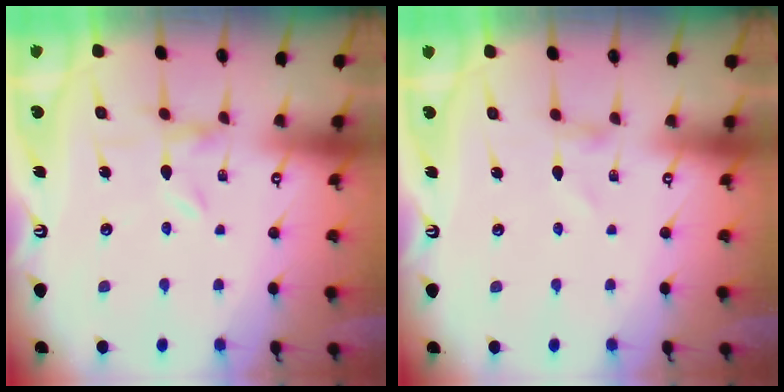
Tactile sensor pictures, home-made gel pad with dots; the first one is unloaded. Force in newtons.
{"total": 0.7, "press": 0.6, "slide": 0.1}